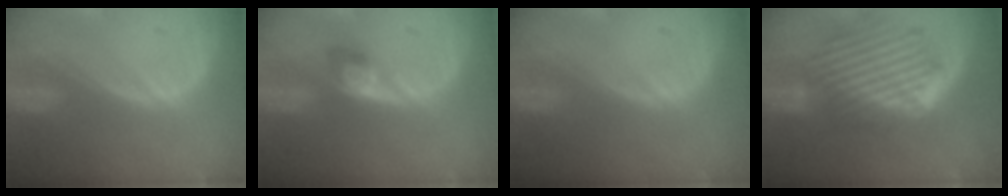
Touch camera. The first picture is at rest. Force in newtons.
{"total": 2.7, "press": 2.7, "slide": 0.1}
{"total": 0.0}
{"total": 9.2, "press": 8.3, "slide": 4.0}